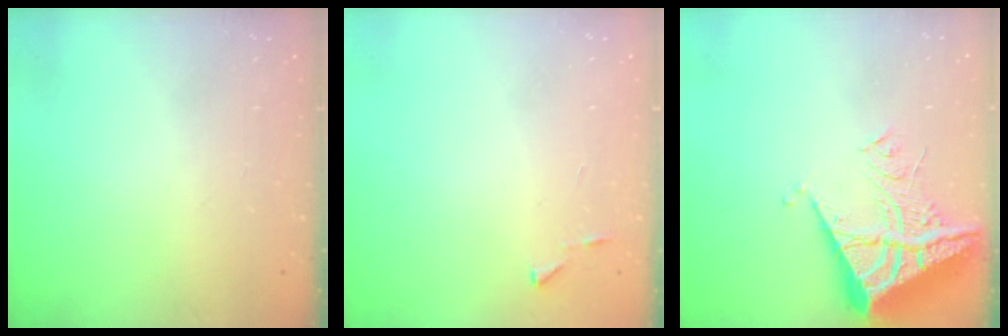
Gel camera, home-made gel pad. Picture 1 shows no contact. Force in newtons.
{"total": 3.1, "press": 3.1, "slide": 0.3}
{"total": 8.8, "press": 8.7, "slide": 0.8}